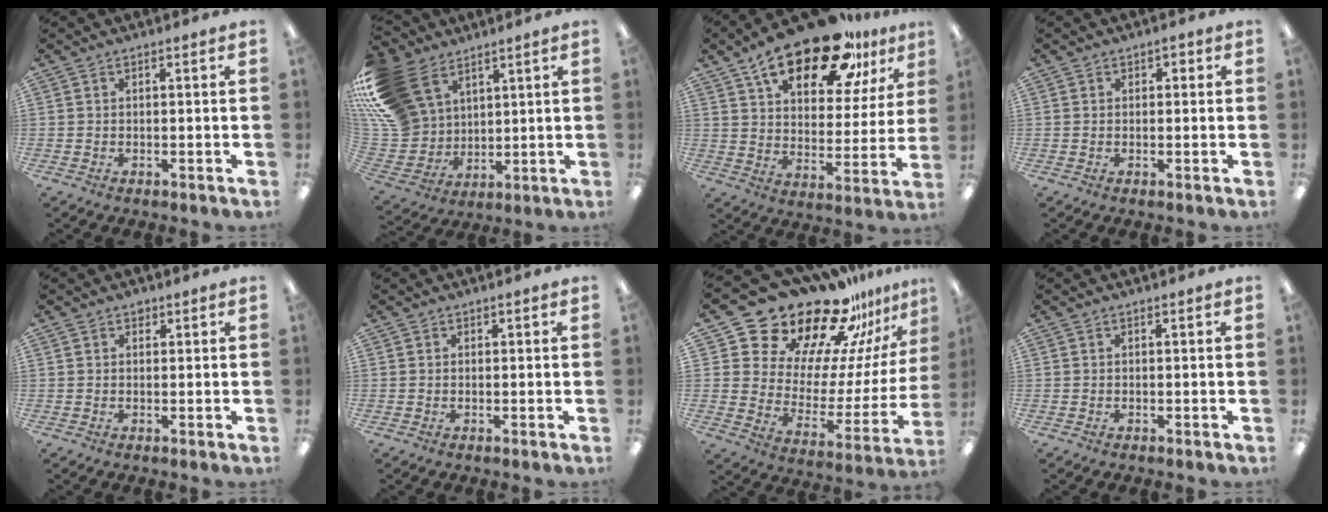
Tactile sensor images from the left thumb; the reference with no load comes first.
{"total": 20.3, "force": [10.6, 14.4, 9.7], "torque": [-0.230, -0.046, 0.207]}
{"total": 23.8, "force": [15.4, 10.2, 15.0], "torque": [-0.239, -0.078, 0.256]}
{"total": 1.5, "force": [0.3, 1.4, 0.6], "torque": [-0.011, 0.006, 0.004]}
{"total": 1.8, "force": [0.9, 1.4, 0.7], "torque": [-0.008, 0.000, 0.015]}
{"total": 0.7, "force": [0.3, 0.6, 0.1], "torque": [-0.001, 0.003, 0.005]}
{"total": 25.3, "force": [21.2, 10.8, 8.5], "torque": [-0.136, -0.175, 0.379]}
{"total": 0.0}